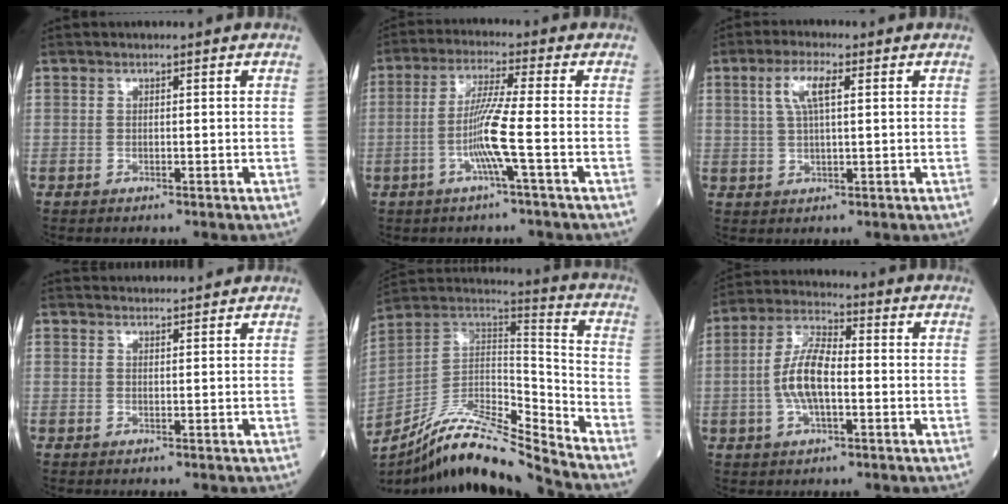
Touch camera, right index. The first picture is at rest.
{"total": 7.2, "force": [-2.0, -1.2, 6.8], "torque": [-0.138, -0.003, -0.043]}
{"total": 5.1, "force": [1.7, 1.2, 4.6], "torque": [-0.099, 0.011, 0.038]}
{"total": 4.3, "force": [4.3, 0.1, 0.4], "torque": [-0.011, 0.032, 0.059]}
{"total": 16.2, "force": [-14.8, 0.3, 6.7], "torque": [-0.120, 0.034, -0.268]}
{"total": 8.2, "force": [-1.1, 2.7, 7.6], "torque": [-0.161, 0.012, -0.026]}